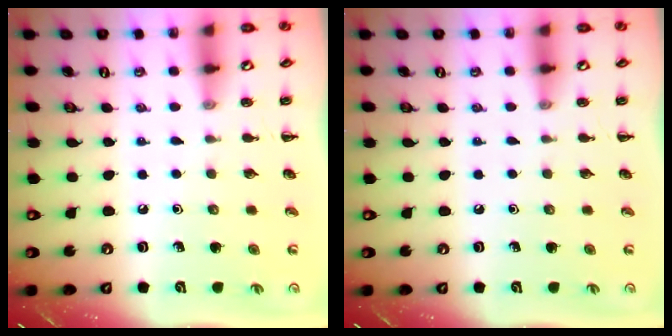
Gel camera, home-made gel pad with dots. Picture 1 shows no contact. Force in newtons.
{"total": 0.0}